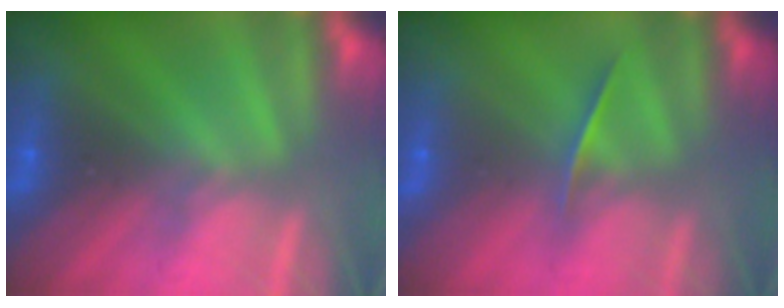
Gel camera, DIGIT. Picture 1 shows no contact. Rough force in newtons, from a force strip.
{"total": 1.4}